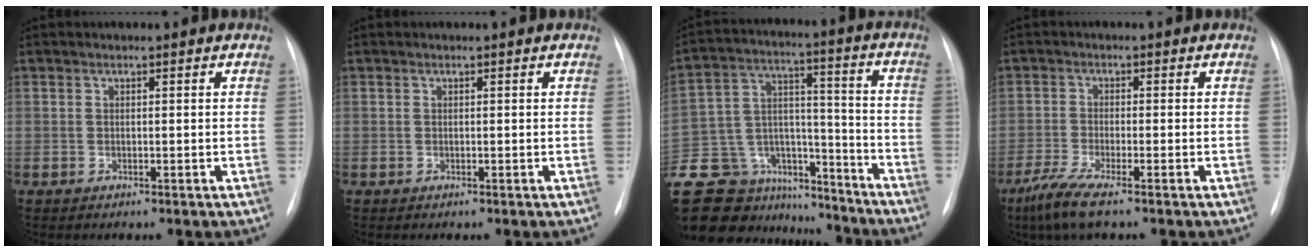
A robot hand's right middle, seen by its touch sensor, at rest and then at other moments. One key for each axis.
{"total": 0.0}
{"total": 26.8, "fx": -20.8, "fy": 14.4, "fz": 8.9, "tx": -0.242, "ty": 0.049, "tz": -0.323}
{"total": 5.2, "fx": -3.6, "fy": 0.3, "fz": 3.8, "tx": -0.089, "ty": -0.018, "tz": -0.070}